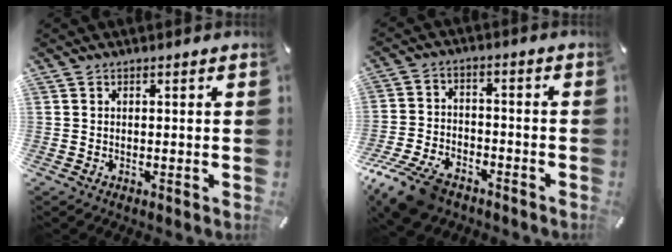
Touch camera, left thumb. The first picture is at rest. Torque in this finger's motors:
{"motor_torque": [-0.65, 1.43, 0.26, 0.19, 0.31]}